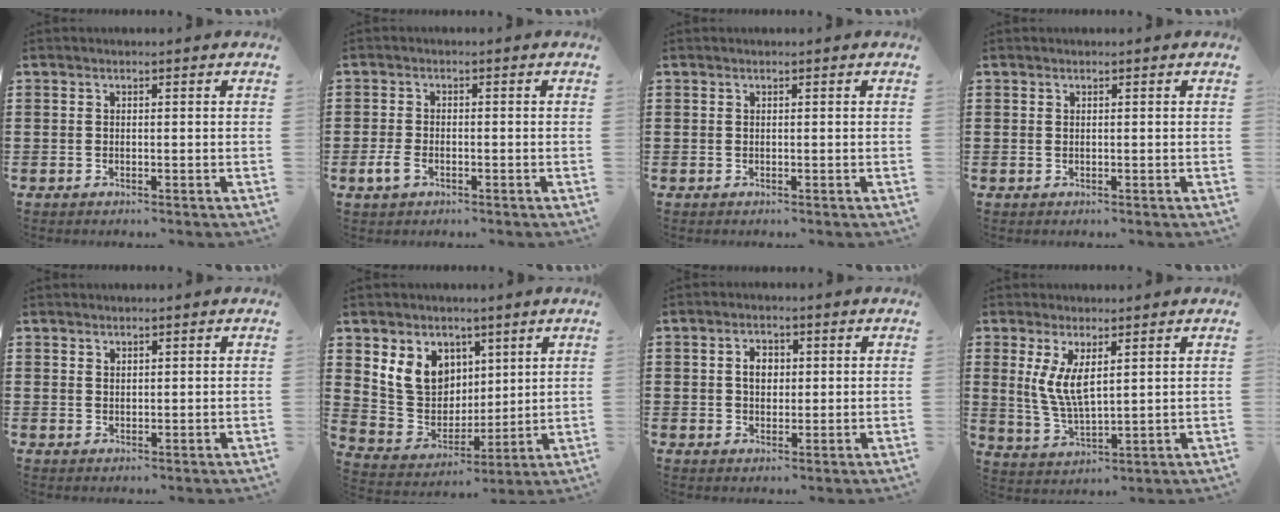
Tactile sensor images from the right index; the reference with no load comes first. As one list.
[{"total": 2.7, "force": [-1.2, 1.5, 1.8], "torque": [-0.056, -0.007, -0.029]}, {"total": 0.0}, {"total": 0.0}, {"total": 1.3, "force": [1.1, 0.6, 0.1], "torque": [-0.004, 0.002, 0.023]}, {"total": 9.3, "force": [4.2, 7.9, 2.7], "torque": [-0.094, -0.009, 0.086]}, {"total": 3.1, "force": [0.5, 2.2, 2.2], "torque": [-0.041, 0.008, 0.005]}, {"total": 6.2, "force": [2.0, 2.4, 5.4], "torque": [-0.125, -0.005, 0.032]}]